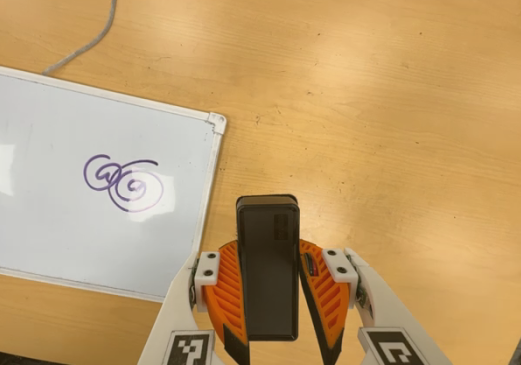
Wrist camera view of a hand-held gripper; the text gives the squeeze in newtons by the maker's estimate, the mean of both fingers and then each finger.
{"total": 8.5, "left": 6.9, "right": 10.2}